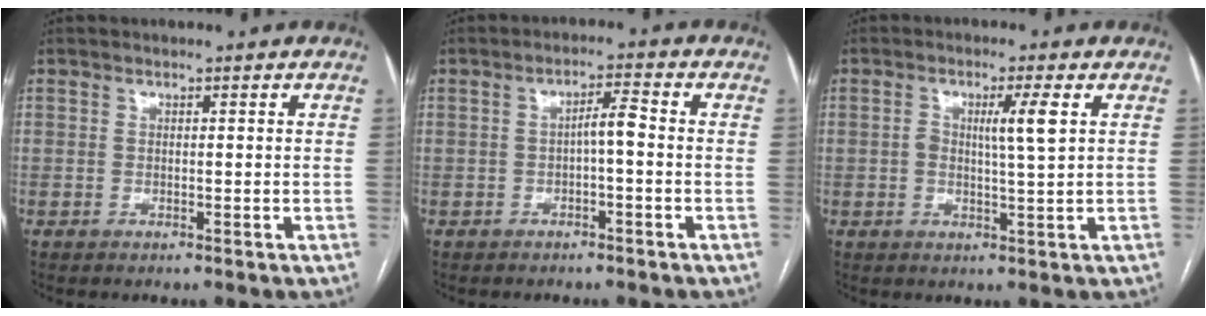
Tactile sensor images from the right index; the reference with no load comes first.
{"total": 3.1, "force": [-0.5, 0.5, 3.0], "torque": [-0.049, 0.010, -0.008]}
{"total": 4.6, "force": [1.0, -0.1, 4.5], "torque": [-0.080, -0.001, 0.016]}